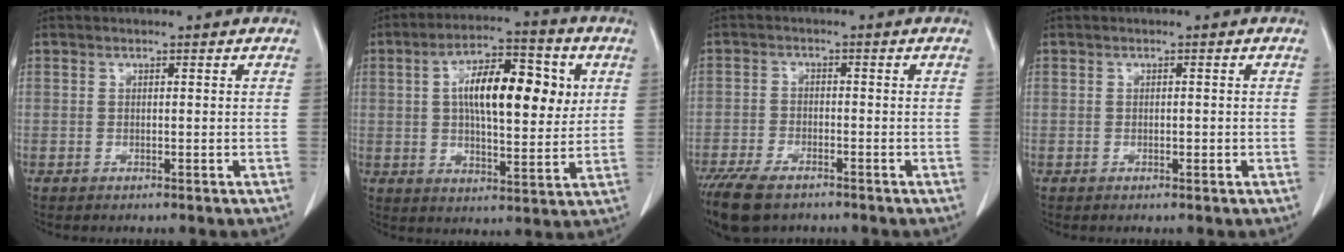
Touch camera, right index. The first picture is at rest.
{"total": 15.2, "force": [3.2, 5.5, 13.8], "torque": [-0.231, 0.025, 0.048]}
{"total": 10.4, "force": [-7.5, 4.6, 5.6], "torque": [-0.113, -0.013, -0.125]}
{"total": 1.2, "force": [-0.3, 0.6, 1.0], "torque": [-0.021, 0.002, -0.002]}